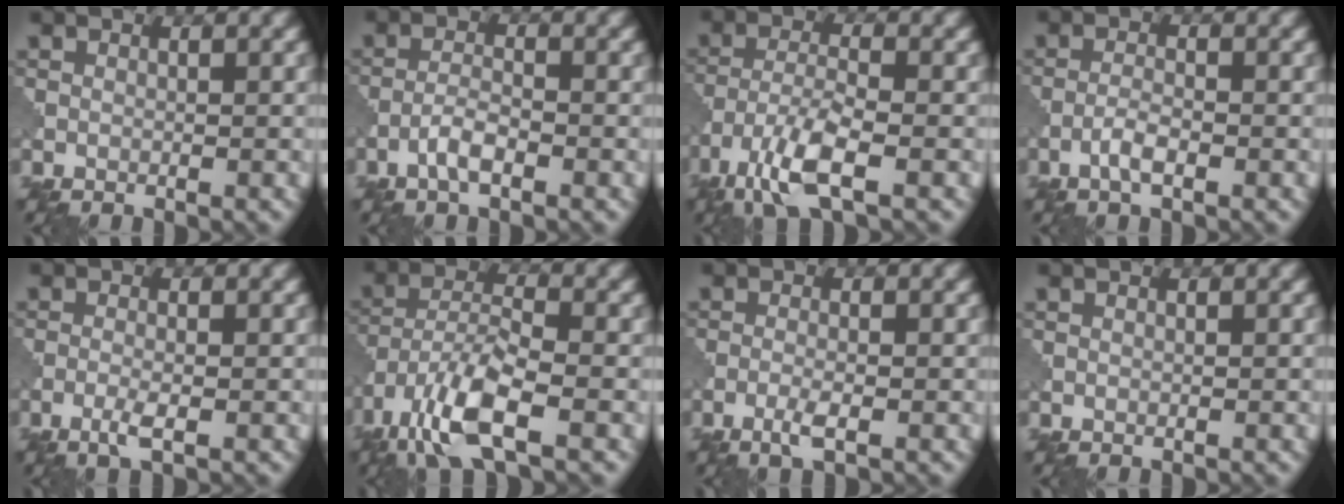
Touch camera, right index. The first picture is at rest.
{"total": 2.2, "force": [-1.3, 0.5, 1.7], "torque": [-0.036, 0.007, -0.032]}
{"total": 5.6, "force": [-3.3, 1.3, 4.2], "torque": [-0.091, -0.006, -0.075]}
{"total": 1.9, "force": [-1.0, 0.4, 1.5], "torque": [-0.032, 0.005, -0.025]}
{"total": 1.8, "force": [-0.8, 0.2, 1.6], "torque": [-0.035, -0.001, -0.021]}
{"total": 7.7, "force": [-4.6, 2.2, 5.8], "torque": [-0.116, -0.001, -0.097]}
{"total": 1.8, "force": [-0.9, 0.2, 1.5], "torque": [-0.033, 0.000, -0.022]}
{"total": 0.0}